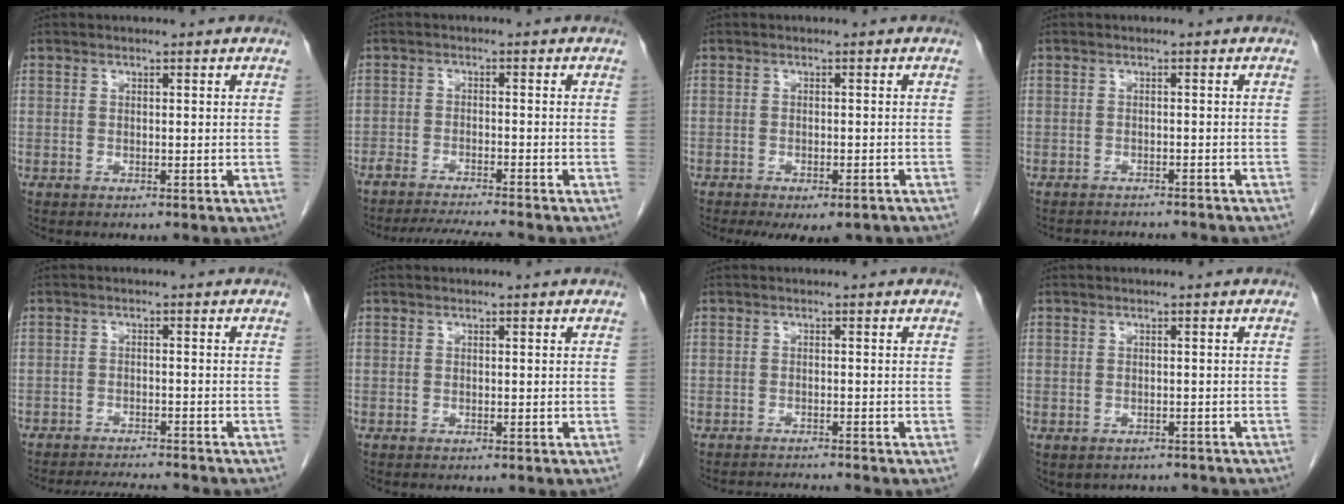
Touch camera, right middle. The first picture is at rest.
{"total": 8.3, "force": [-7.7, -0.5, 3.0], "torque": [-0.040, -0.008, -0.124]}
{"total": 7.7, "force": [-5.9, 2.9, 3.9], "torque": [-0.044, -0.006, -0.073]}
{"total": 6.1, "force": [-5.7, 1.4, 1.8], "torque": [-0.020, -0.003, -0.064]}
{"total": 7.2, "force": [-6.8, 0.7, 2.1], "torque": [-0.027, -0.006, -0.101]}
{"total": 0.0}
{"total": 2.6, "force": [-2.3, -1.2, -0.1], "torque": [0.001, -0.015, -0.039]}
{"total": 4.1, "force": [-3.3, 2.3, 0.6], "torque": [-0.001, 0.008, -0.038]}